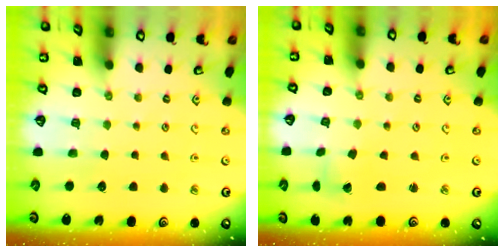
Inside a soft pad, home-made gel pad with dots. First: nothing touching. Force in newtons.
{"total": 2.0, "press": 2.0, "slide": 0.2}